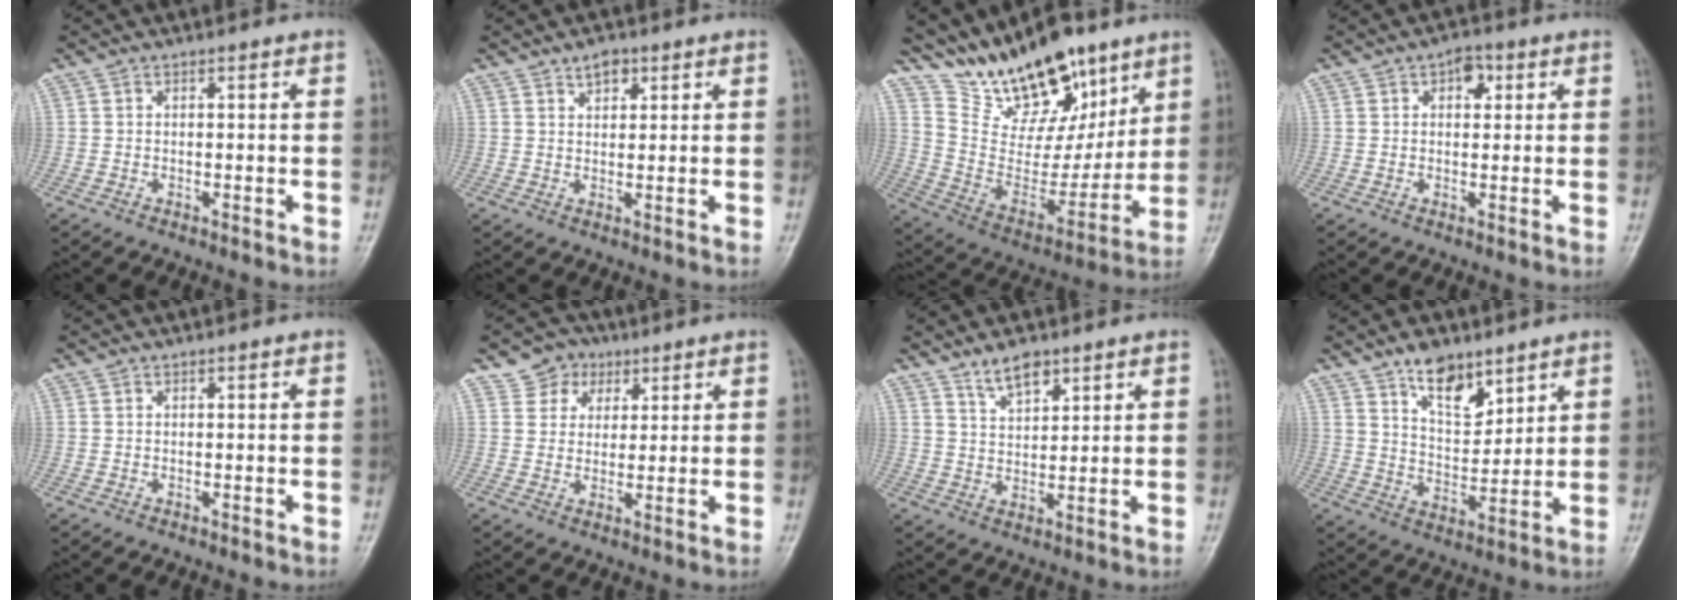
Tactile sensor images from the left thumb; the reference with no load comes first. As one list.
[{"total": 3.0, "force": [1.9, 1.7, 1.6], "torque": [-0.014, -0.010, 0.031]}, {"total": 20.5, "force": [15.0, 9.2, 10.5], "torque": [-0.119, -0.081, 0.266]}, {"total": 3.7, "force": [1.5, 2.3, 2.5], "torque": [-0.019, 0.001, 0.015]}, {"total": 0.0}, {"total": 6.0, "force": [3.0, 5.0, 1.0], "torque": [0.013, -0.010, 0.047]}, {"total": 5.1, "force": [3.8, 2.1, 2.7], "torque": [-0.037, -0.026, 0.074]}, {"total": 9.4, "force": [6.4, 4.6, 5.1], "torque": [-0.056, -0.049, 0.117]}]